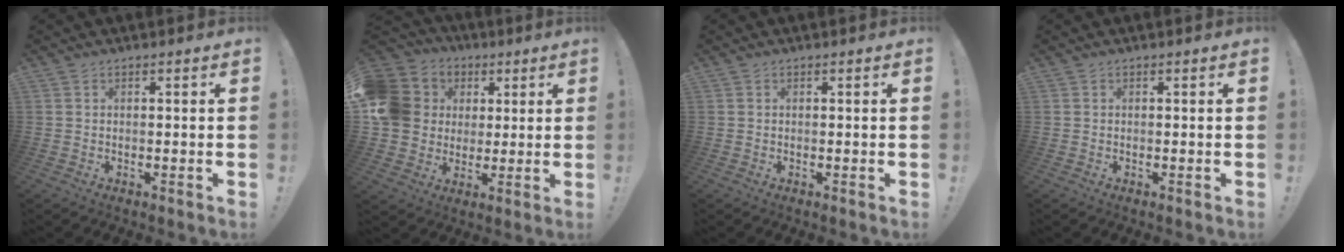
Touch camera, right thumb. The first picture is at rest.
{"total": 15.4, "force": [2.7, 13.6, 6.6], "torque": [-0.117, 0.006, 0.068]}
{"total": 0.0}
{"total": 0.0}